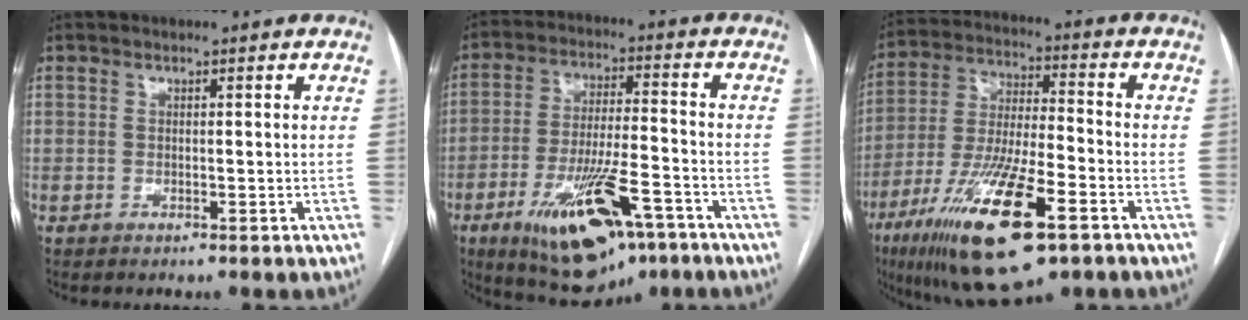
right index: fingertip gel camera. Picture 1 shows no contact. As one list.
[{"total": 16.9, "force": [-9.1, 5.0, 13.3], "torque": [-0.230, -0.014, -0.141]}, {"total": 19.3, "force": [-10.1, 3.9, 16.0], "torque": [-0.323, -0.034, -0.172]}]